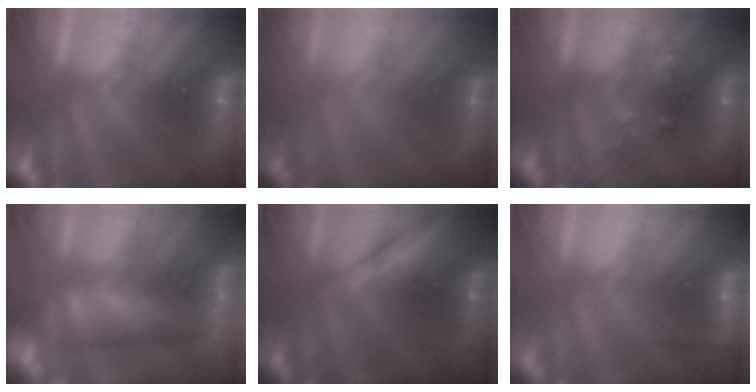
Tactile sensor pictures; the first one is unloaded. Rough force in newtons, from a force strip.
{"total": 1.6}
{"total": 2.6}
{"total": 4.5}
{"total": 2.2}
{"total": 2.4}